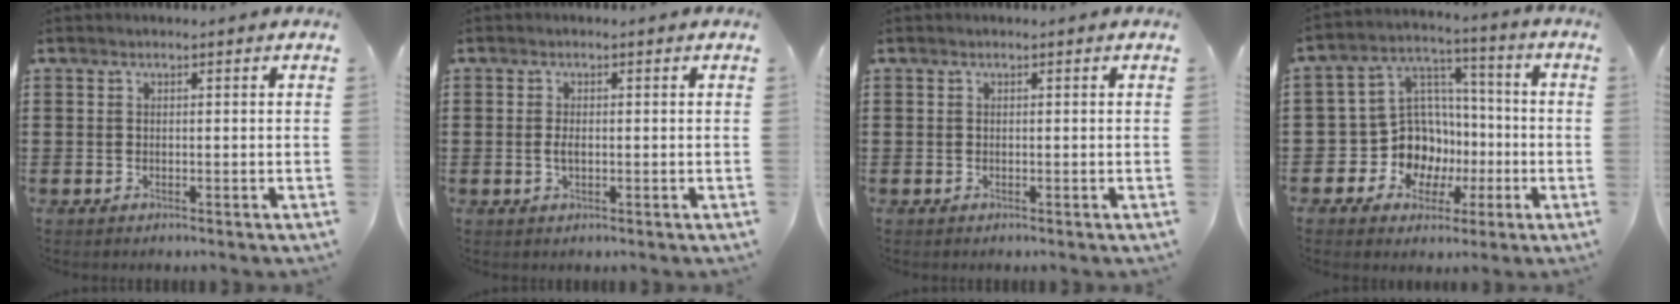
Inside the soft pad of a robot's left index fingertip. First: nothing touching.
{"total": 1.7, "force": [-0.1, 0.6, 1.5], "torque": [-0.038, -0.003, -0.004]}
{"total": 0.0}
{"total": 10.8, "force": [-2.1, 9.9, 3.8], "torque": [-0.119, 0.001, -0.029]}